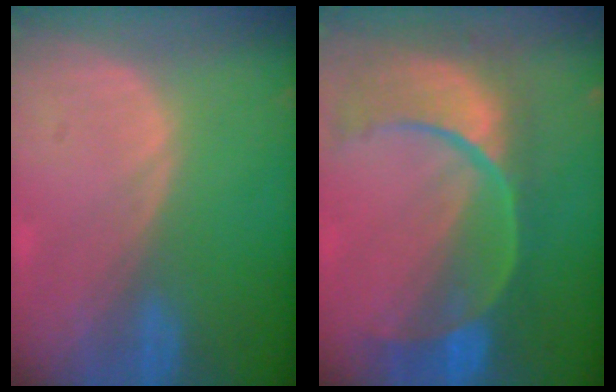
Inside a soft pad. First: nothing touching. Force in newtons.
{"total": 12.1, "press": 9.8, "slide": 7.2}